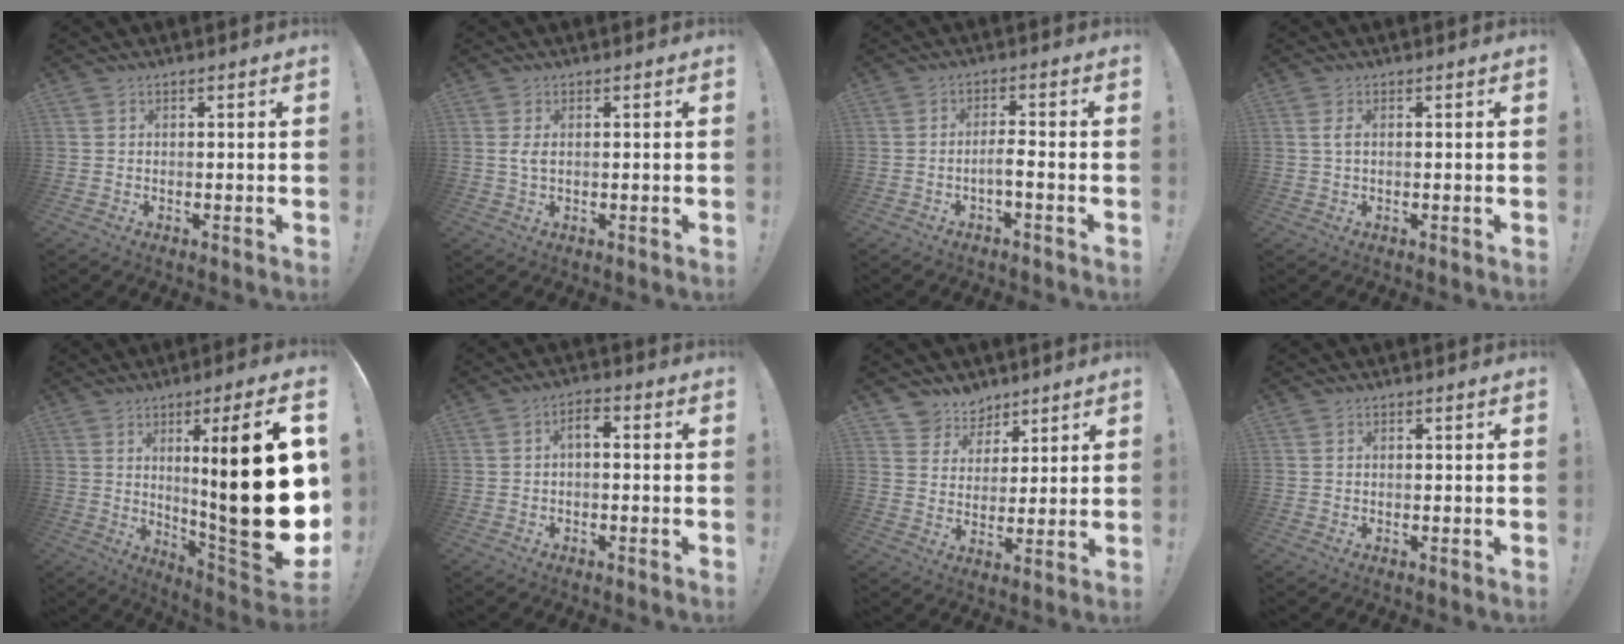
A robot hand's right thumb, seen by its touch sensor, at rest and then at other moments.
{"total": 2.3, "force": [0.4, 0.9, 2.1], "torque": [-0.034, 0.000, 0.005]}
{"total": 4.0, "force": [-1.9, 0.7, 3.4], "torque": [-0.058, 0.001, -0.034]}
{"total": 1.8, "force": [0.2, 0.5, 1.7], "torque": [-0.034, 0.003, 0.004]}
{"total": 26.6, "force": [3.6, 3.5, 26.1], "torque": [-0.398, -0.051, 0.050]}
{"total": 3.5, "force": [-0.5, 1.7, 3.0], "torque": [-0.049, 0.005, -0.012]}
{"total": 7.5, "force": [5.5, 5.2, 0.0], "torque": [-0.010, -0.044, 0.110]}
{"total": 0.0}